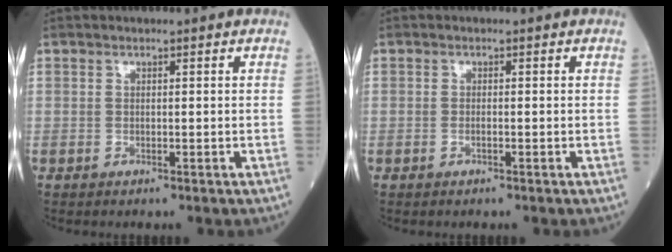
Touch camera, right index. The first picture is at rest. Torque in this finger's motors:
{"motor_torque": [-0.15, 0.04, -0.04, 0.00]}